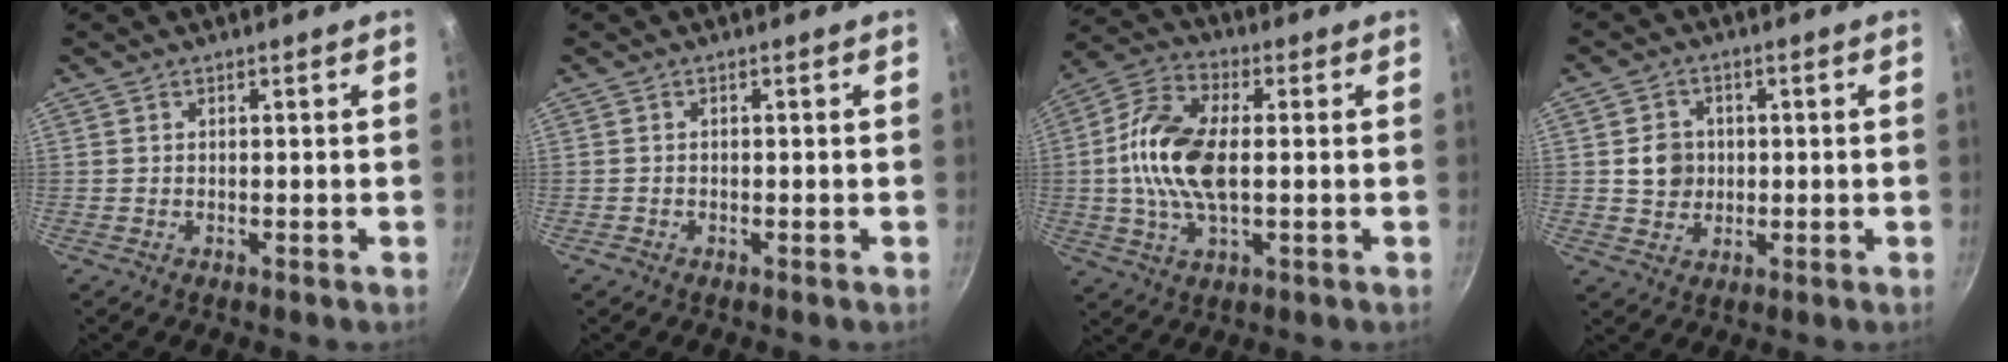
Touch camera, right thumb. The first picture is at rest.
{"total": 0.7, "force": [-0.5, 0.5, 0.1], "torque": [0.000, 0.001, -0.012]}
{"total": 14.7, "force": [0.3, 7.5, 12.6], "torque": [-0.261, 0.015, 0.002]}
{"total": 5.6, "force": [0.4, 5.1, 2.3], "torque": [-0.017, 0.002, 0.007]}